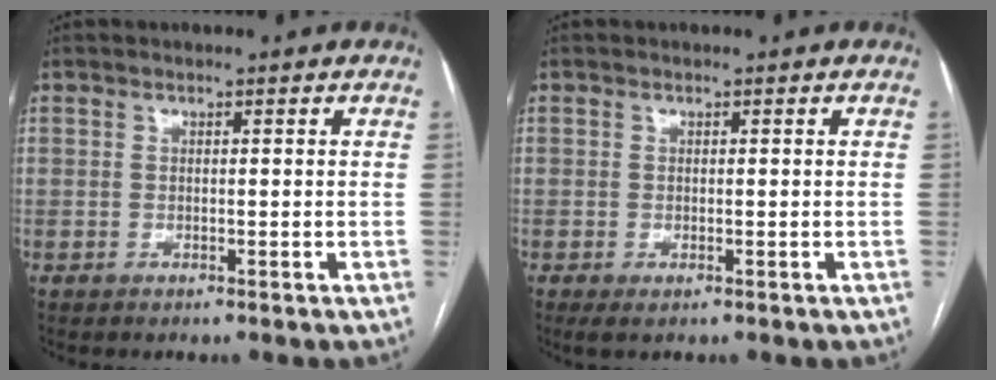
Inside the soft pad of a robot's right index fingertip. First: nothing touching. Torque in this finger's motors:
{"motor_torque": [0.73, -0.48, 0.08, 0.00]}